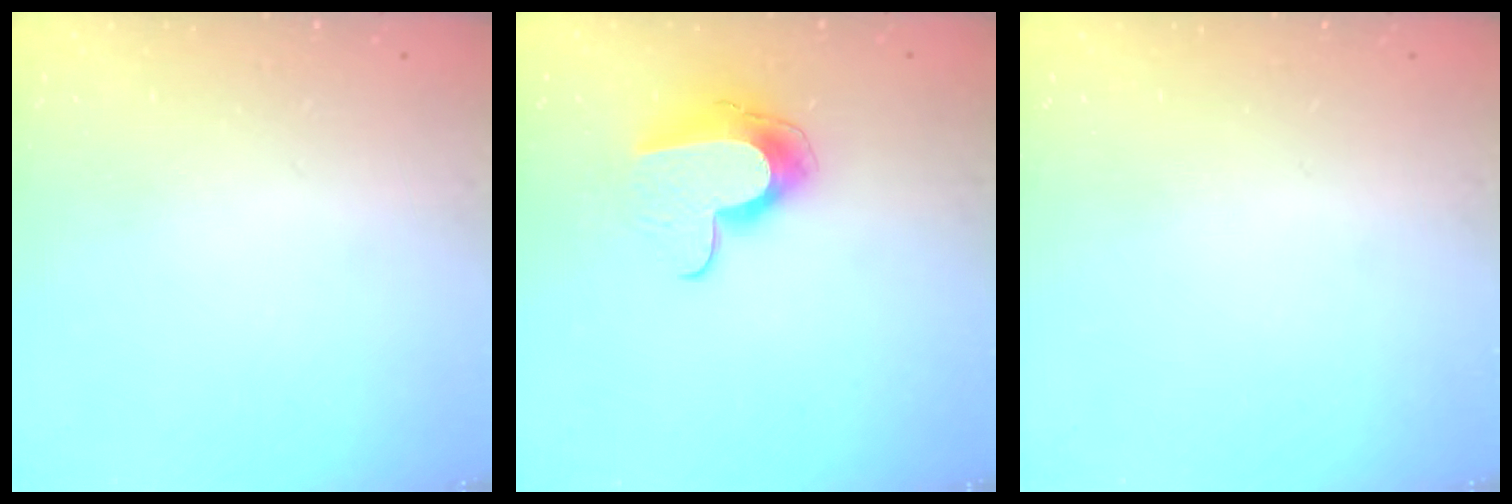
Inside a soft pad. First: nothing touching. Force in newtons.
{"total": 11.5, "press": 11.5, "slide": 0.7}
{"total": 0.0}